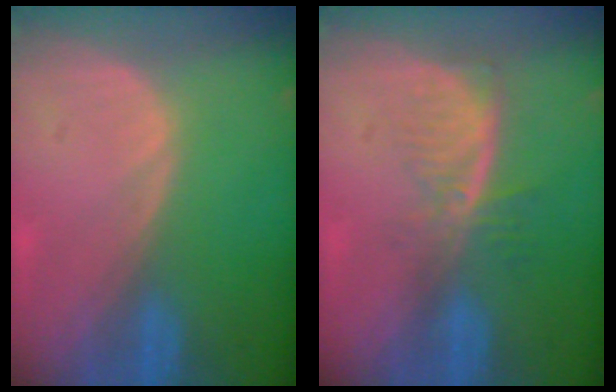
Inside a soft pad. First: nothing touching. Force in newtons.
{"total": 5.9, "press": 5.0, "slide": 3.1}